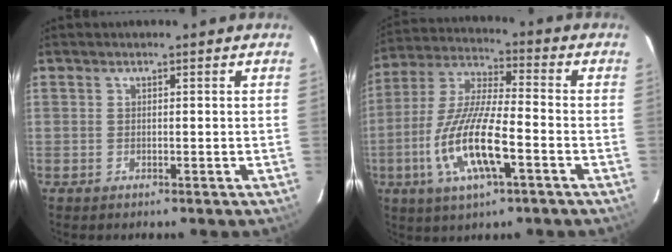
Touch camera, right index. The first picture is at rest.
{"total": 15.7, "force": [-5.5, 3.9, 14.2], "torque": [-0.299, -0.012, -0.107]}